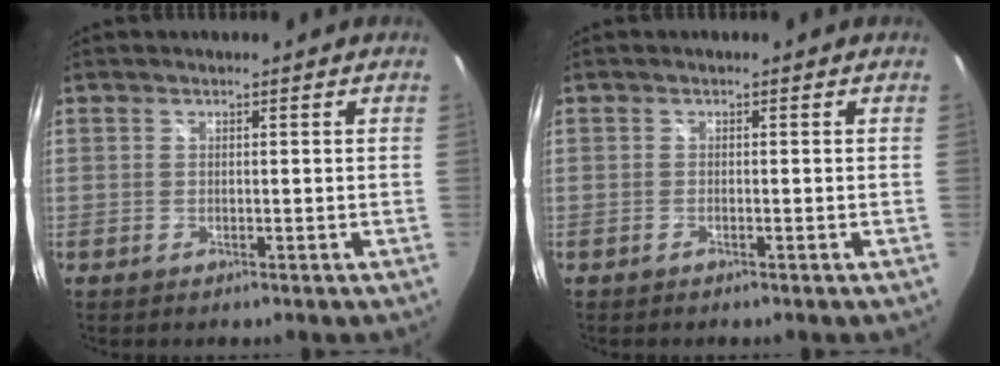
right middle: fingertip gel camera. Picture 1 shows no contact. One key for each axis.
{"total": 0.5, "fx": -0.4, "fy": -0.1, "fz": 0.3, "tx": -0.002, "ty": -0.001, "tz": -0.010}